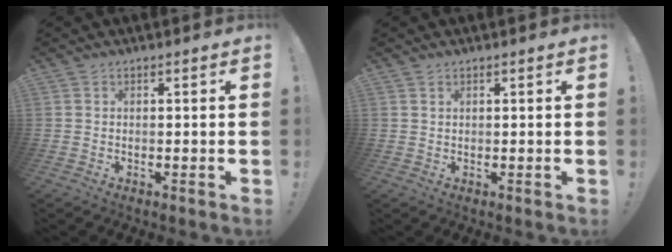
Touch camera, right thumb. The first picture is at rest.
{"total": 0.8, "force": [0.6, 0.5, 0.4], "torque": [-0.002, -0.002, 0.010]}